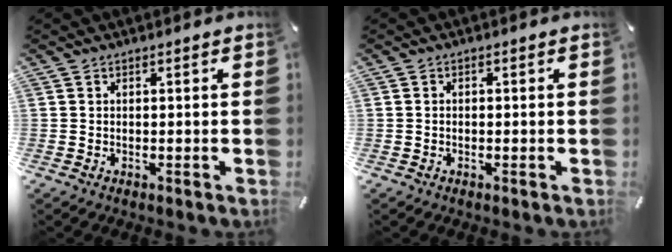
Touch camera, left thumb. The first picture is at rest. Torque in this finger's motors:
{"motor_torque": [-0.55, -0.39, -0.15, -0.03, -0.01]}